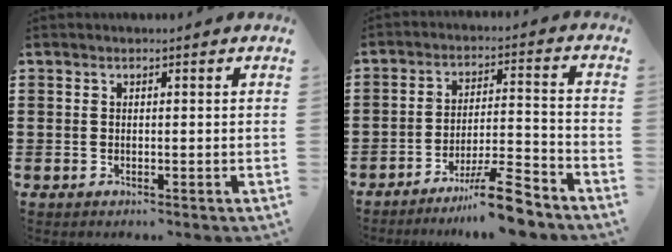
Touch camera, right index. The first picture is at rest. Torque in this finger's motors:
{"motor_torque": [0.31, -0.29, 0.29, 0.08]}